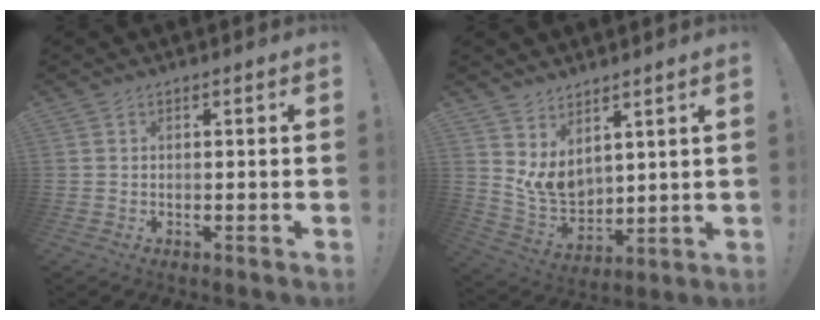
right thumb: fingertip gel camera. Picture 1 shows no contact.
{"total": 8.4, "force": [4.0, 6.1, 4.2], "torque": [-0.076, -0.048, 0.082]}